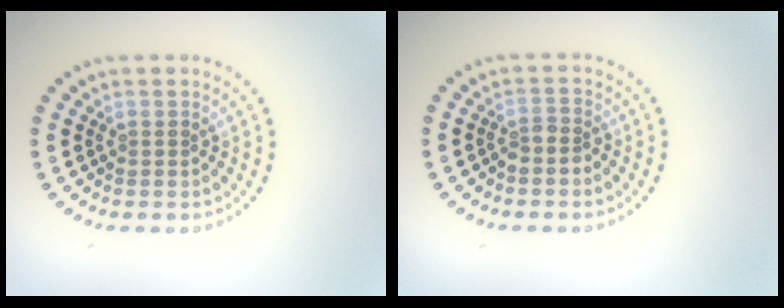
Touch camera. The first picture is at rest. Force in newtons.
{"total": 1.5, "press": 1.1, "slide": 1.0}